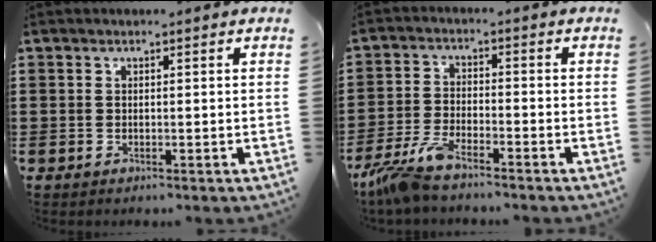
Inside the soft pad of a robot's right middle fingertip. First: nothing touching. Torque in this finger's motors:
{"motor_torque": [1.19, 0.27, 0.10, 0.13]}